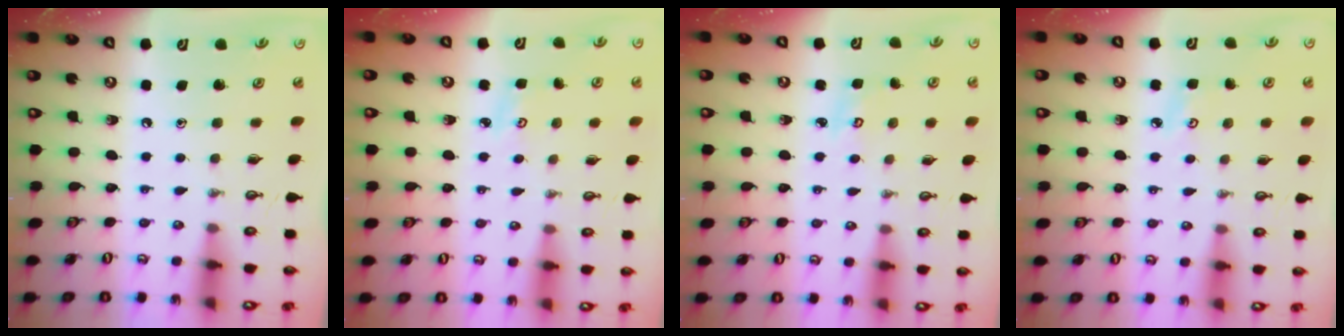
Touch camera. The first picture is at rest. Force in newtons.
{"total": 2.9, "press": 2.9, "slide": 0.4}
{"total": 2.3, "press": 2.3, "slide": 0.2}
{"total": 3.7, "press": 3.7, "slide": 0.5}